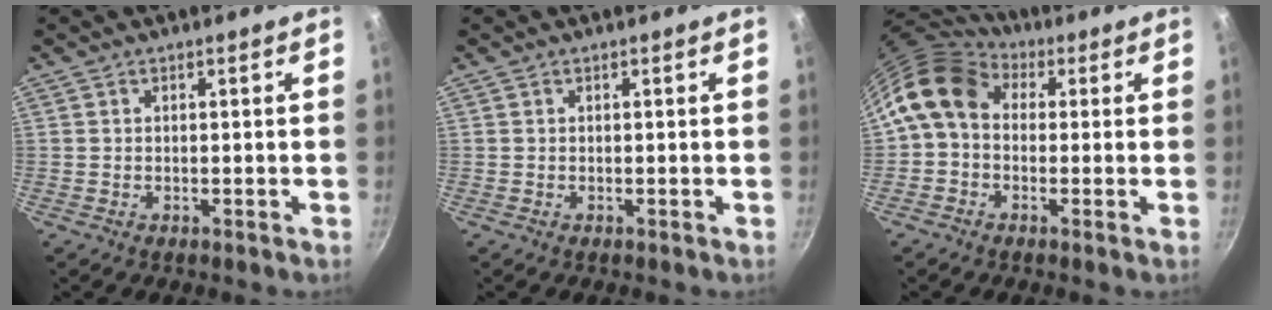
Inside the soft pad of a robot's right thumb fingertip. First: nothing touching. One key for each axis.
{"total": 0.0}
{"total": 10.9, "fx": 1.5, "fy": 8.4, "fz": 6.8, "tx": -0.113, "ty": 0.025, "tz": 0.004}